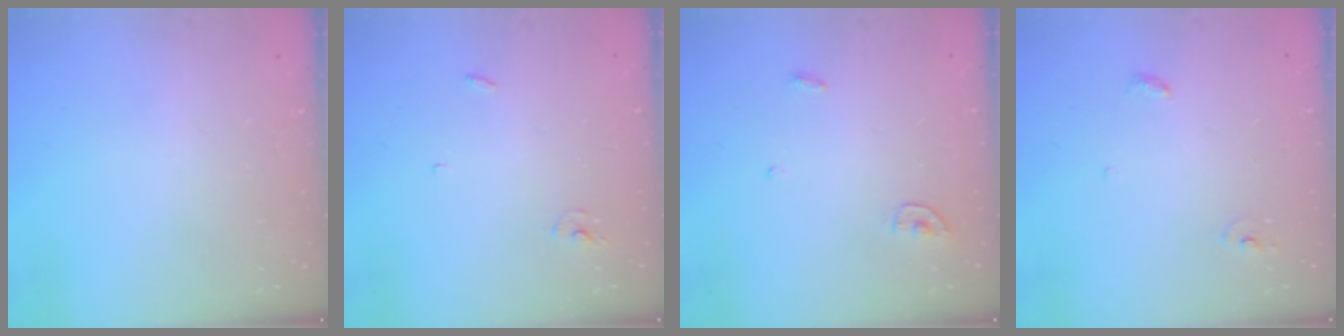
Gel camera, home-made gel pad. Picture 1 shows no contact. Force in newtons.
{"total": 2.5, "press": 2.5, "slide": 0.1}
{"total": 3.8, "press": 3.8, "slide": 0.3}
{"total": 3.4, "press": 3.4, "slide": 0.2}